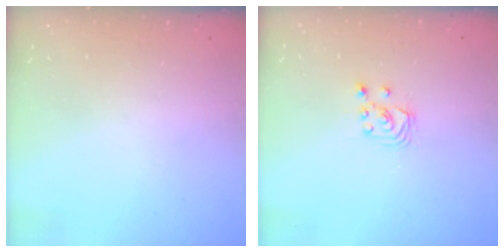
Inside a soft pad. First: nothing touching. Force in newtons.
{"total": 3.0, "press": 3.0, "slide": 0.3}